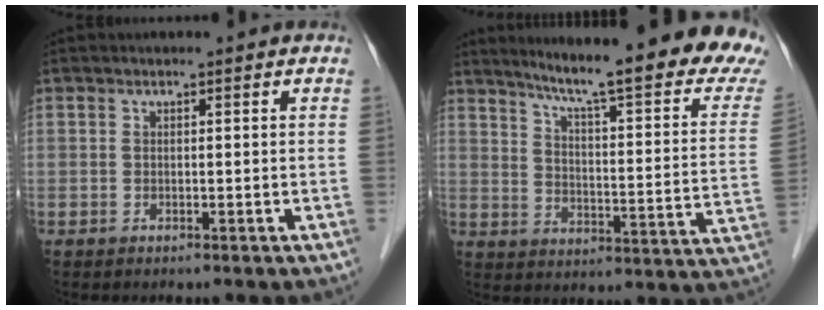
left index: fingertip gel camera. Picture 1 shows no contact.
{"total": 24.6, "force": [20.5, 0.8, 13.5], "torque": [-0.189, -0.066, 0.256]}